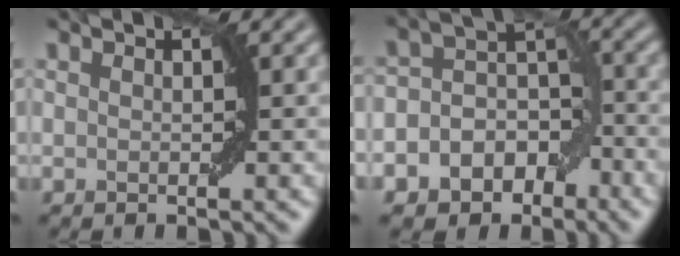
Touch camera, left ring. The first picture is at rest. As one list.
[{"total": 7.4, "force": [-3.8, 5.7, 2.8], "torque": [-0.019, 0.011, -0.077]}]